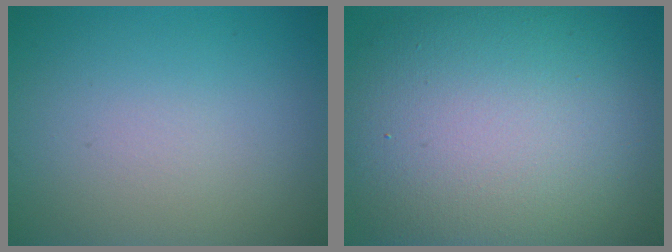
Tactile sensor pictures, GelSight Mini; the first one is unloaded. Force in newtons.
{"total": 14.8, "press": 14.8, "slide": 0.7}